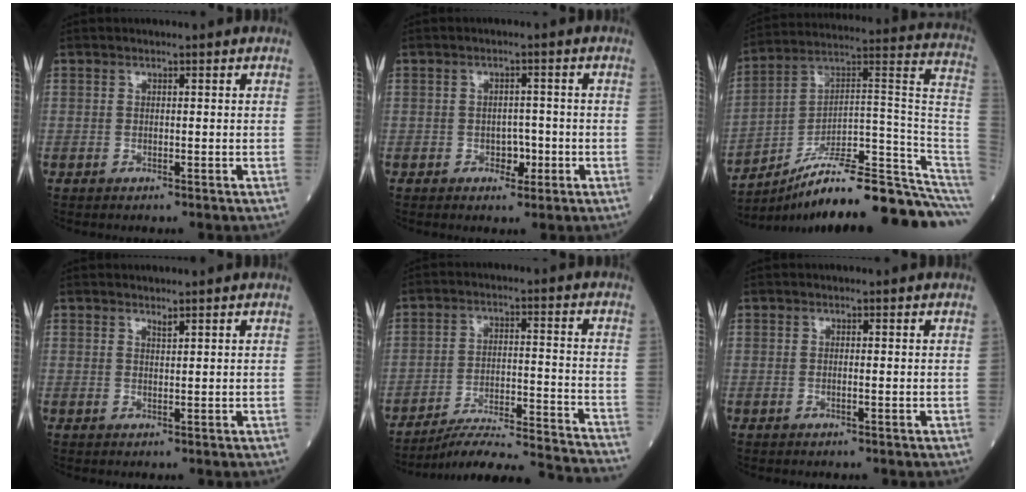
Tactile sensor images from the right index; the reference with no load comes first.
{"total": 2.5, "force": [-0.9, 1.7, 1.7], "torque": [-0.018, 0.006, -0.008]}
{"total": 23.3, "force": [-18.7, 0.8, 13.9], "torque": [-0.121, 0.059, -0.282]}
{"total": 0.7, "force": [0.7, -0.1, 0.2], "torque": [-0.013, -0.005, 0.017]}
{"total": 20.2, "force": [-19.3, -1.1, 5.8], "torque": [-0.066, -0.017, -0.271]}
{"total": 0.0}